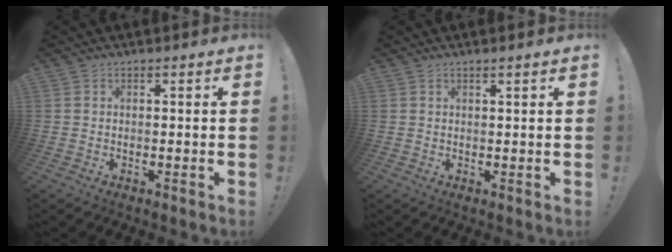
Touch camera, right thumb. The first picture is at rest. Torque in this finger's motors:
{"motor_torque": [0.01, 0.01, -0.01, -0.01, 0.04]}